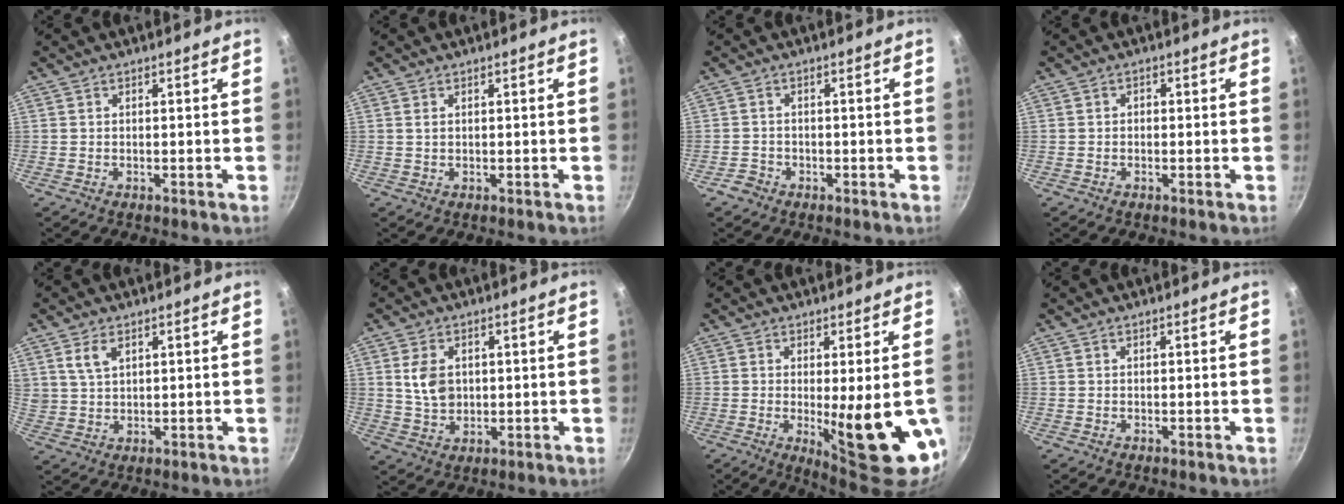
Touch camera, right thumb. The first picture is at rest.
{"total": 1.1, "force": [0.4, 0.8, 0.7], "torque": [-0.011, 0.002, 0.006]}
{"total": 2.3, "force": [-1.4, 1.7, 0.4], "torque": [-0.002, 0.020, -0.023]}
{"total": 1.1, "force": [-0.2, 0.9, 0.5], "torque": [-0.007, 0.005, -0.005]}
{"total": 4.8, "force": [2.3, 2.8, 3.0], "torque": [-0.048, -0.005, 0.052]}
{"total": 6.7, "force": [1.3, 4.8, 4.4], "torque": [-0.070, -0.008, 0.027]}
{"total": 14.6, "force": [-2.4, 3.6, 14.0], "torque": [-0.174, -0.025, -0.019]}
{"total": 0.0}